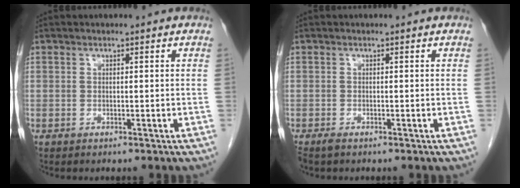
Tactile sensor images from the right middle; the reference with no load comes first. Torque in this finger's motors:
{"motor_torque": [0.26, -0.09, 0.07, 0.02]}